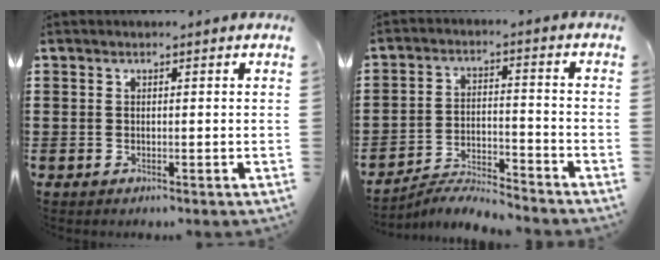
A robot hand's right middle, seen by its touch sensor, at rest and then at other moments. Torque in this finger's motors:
{"motor_torque": [0.13, -0.03, -0.01, 0.02]}